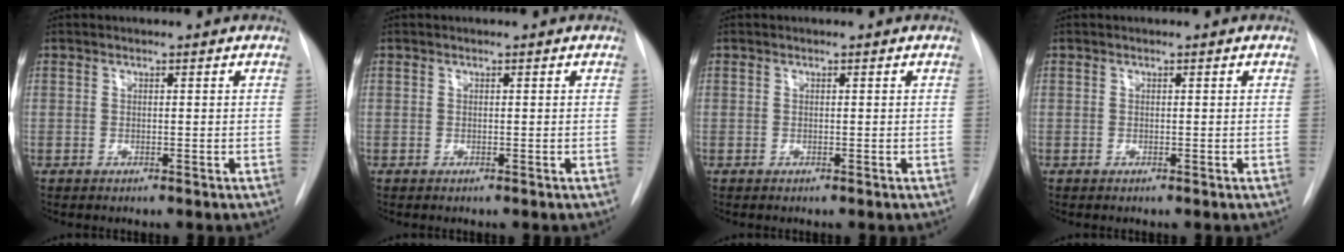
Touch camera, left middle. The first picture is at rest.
{"total": 0.0}
{"total": 0.0}
{"total": 0.0}